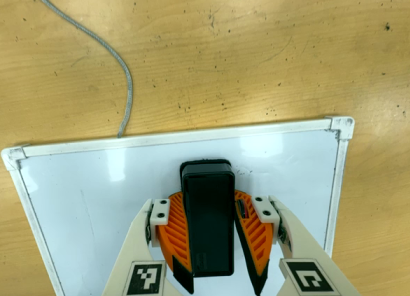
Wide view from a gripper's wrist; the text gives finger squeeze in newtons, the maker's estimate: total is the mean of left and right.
{"total": 18.4, "left": 20.8, "right": 16.0}